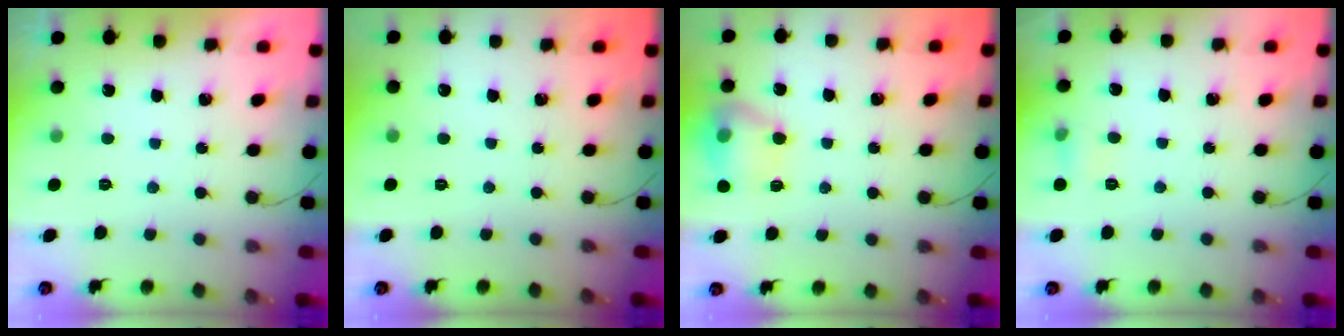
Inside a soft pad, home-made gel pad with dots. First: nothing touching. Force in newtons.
{"total": 0.0}
{"total": 13.3, "press": 13.2, "slide": 1.0}
{"total": 5.6, "press": 5.4, "slide": 1.7}